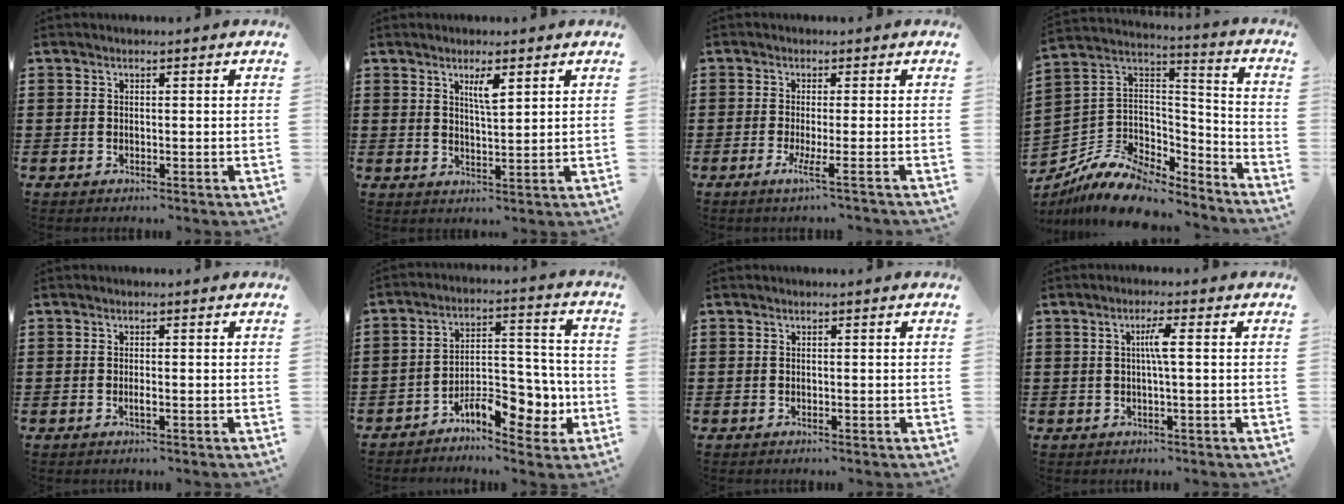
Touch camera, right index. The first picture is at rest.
{"total": 3.4, "force": [1.9, 0.7, 2.7], "torque": [-0.049, 0.000, 0.029]}
{"total": 3.3, "force": [-1.7, -0.6, 2.8], "torque": [-0.061, -0.019, -0.034]}
{"total": 10.9, "force": [-8.3, 5.1, 4.8], "torque": [-0.109, 0.021, -0.159]}
{"total": 0.9, "force": [-0.4, 0.1, 0.9], "torque": [-0.016, -0.005, -0.006]}
{"total": 9.1, "force": [-5.4, 4.4, 5.9], "torque": [-0.075, 0.017, -0.095]}
{"total": 0.0}
{"total": 3.0, "force": [0.2, 0.0, 3.0], "torque": [-0.057, -0.003, 0.000]}